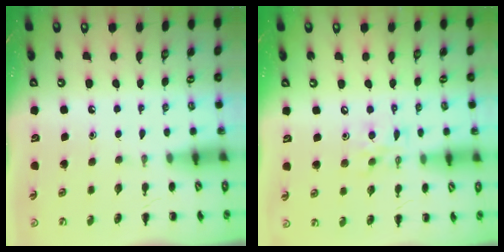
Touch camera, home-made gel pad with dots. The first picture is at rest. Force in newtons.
{"total": 9.2, "press": 9.1, "slide": 1.1}